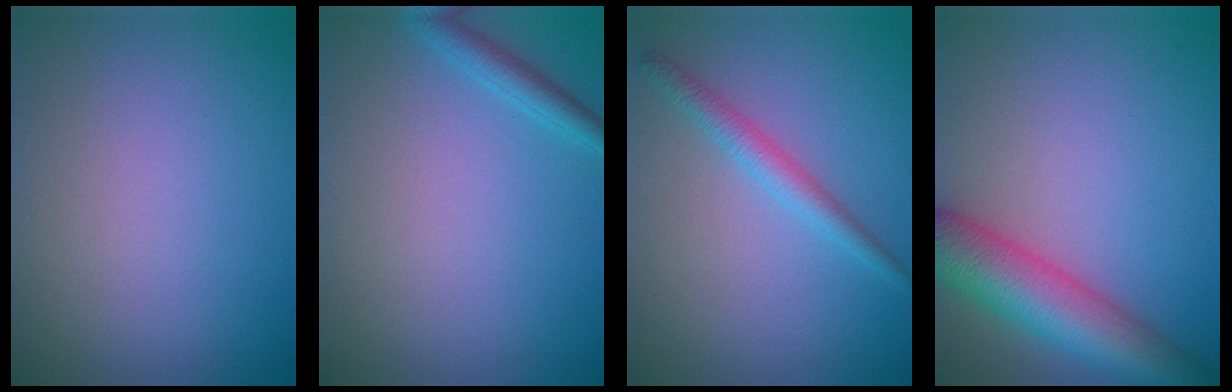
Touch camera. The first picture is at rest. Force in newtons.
{"total": 1.8, "press": 1.8, "slide": 0.1}
{"total": 2.2, "press": 2.2, "slide": 0.1}
{"total": 8.1, "press": 8.1, "slide": 0.4}